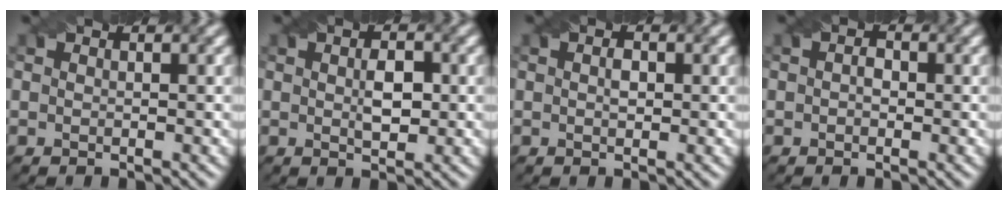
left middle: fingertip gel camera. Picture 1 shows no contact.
{"total": 2.6, "force": [0.2, 1.3, 2.2], "torque": [-0.041, 0.001, 0.005]}
{"total": 1.1, "force": [0.1, 0.6, 0.9], "torque": [-0.016, 0.003, 0.001]}
{"total": 1.5, "force": [0.2, 1.0, 1.1], "torque": [-0.013, -0.001, -0.008]}